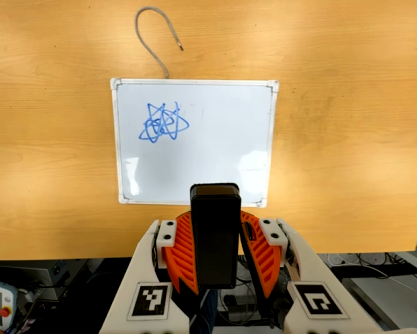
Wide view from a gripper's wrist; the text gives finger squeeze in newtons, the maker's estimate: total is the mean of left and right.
{"total": 6.2, "left": 5.2, "right": 7.2}